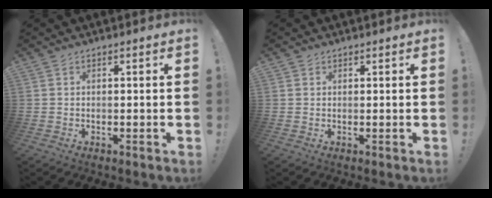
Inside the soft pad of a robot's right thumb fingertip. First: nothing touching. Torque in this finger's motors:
{"motor_torque": [-0.01, -0.14, -0.04, -0.04, -0.03]}